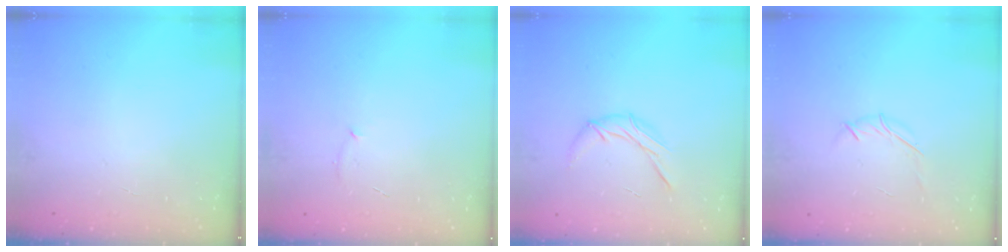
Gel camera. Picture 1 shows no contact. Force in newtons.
{"total": 3.9, "press": 3.8, "slide": 1.0}
{"total": 7.3, "press": 7.3, "slide": 0.5}
{"total": 3.8, "press": 3.7, "slide": 0.8}